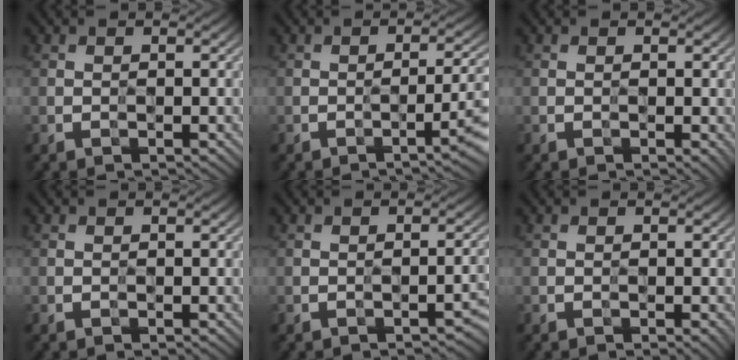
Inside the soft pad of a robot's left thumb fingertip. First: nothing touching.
{"total": 4.4, "force": [-1.4, 1.5, 3.9], "torque": [-0.045, -0.001, -0.015]}
{"total": 1.1, "force": [-0.2, 0.5, 1.0], "torque": [-0.012, -0.002, 0.002]}
{"total": 0.0}
{"total": 1.8, "force": [-1.2, 0.6, 1.1], "torque": [-0.007, 0.006, -0.010]}
{"total": 0.7, "force": [-0.4, 0.3, 0.5], "torque": [-0.005, -0.001, -0.001]}